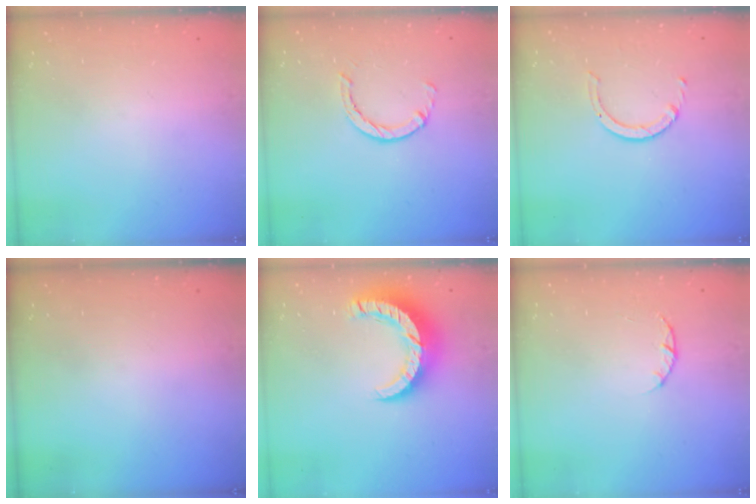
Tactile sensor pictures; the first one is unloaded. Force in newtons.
{"total": 2.4, "press": 2.4, "slide": 0.4}
{"total": 2.5, "press": 2.4, "slide": 0.3}
{"total": 0.0}
{"total": 10.3, "press": 10.2, "slide": 0.7}
{"total": 1.4, "press": 1.3, "slide": 0.3}